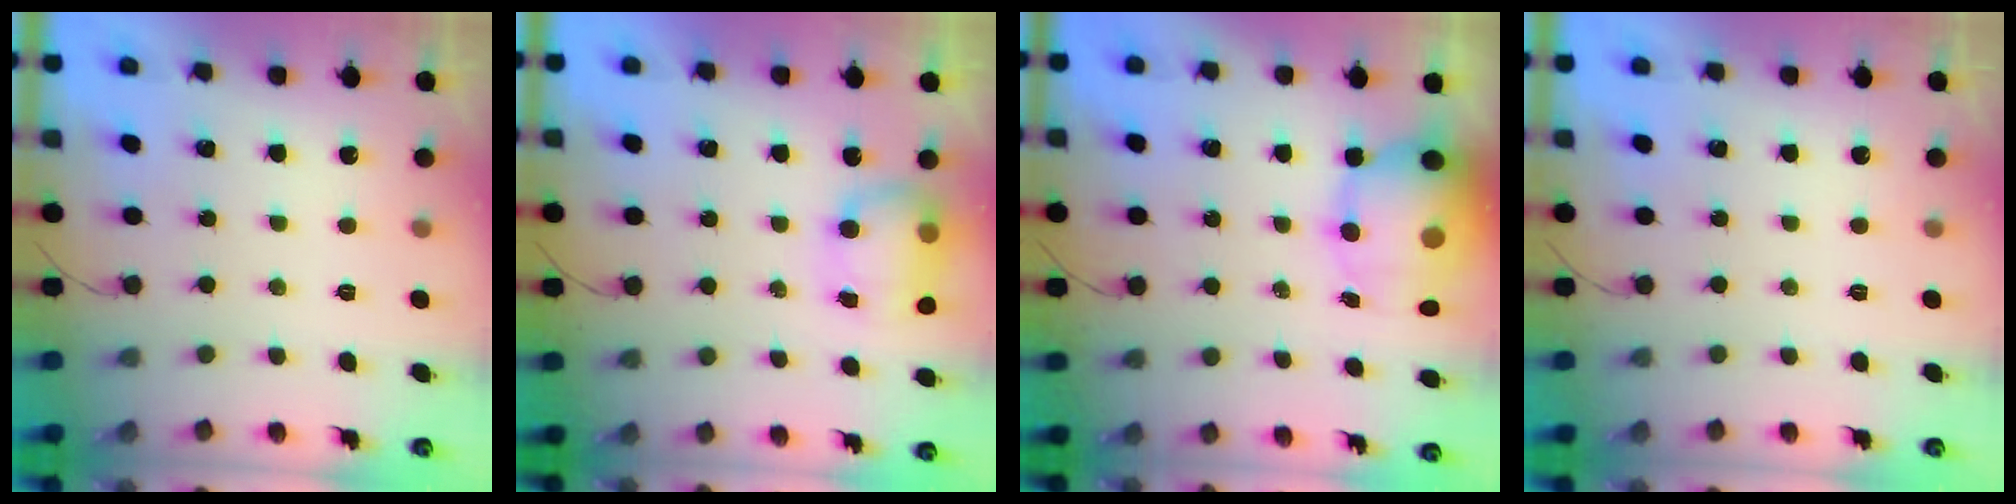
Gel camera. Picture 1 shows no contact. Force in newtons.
{"total": 7.2, "press": 7.1, "slide": 1.2}
{"total": 13.1, "press": 12.8, "slide": 3.0}
{"total": 0.0}